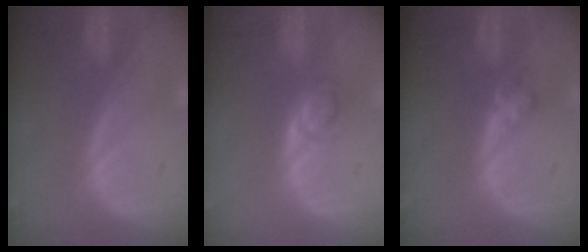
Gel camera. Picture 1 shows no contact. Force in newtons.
{"total": 3.0, "press": 2.9, "slide": 0.2}
{"total": 2.0, "press": 2.0, "slide": 0.2}